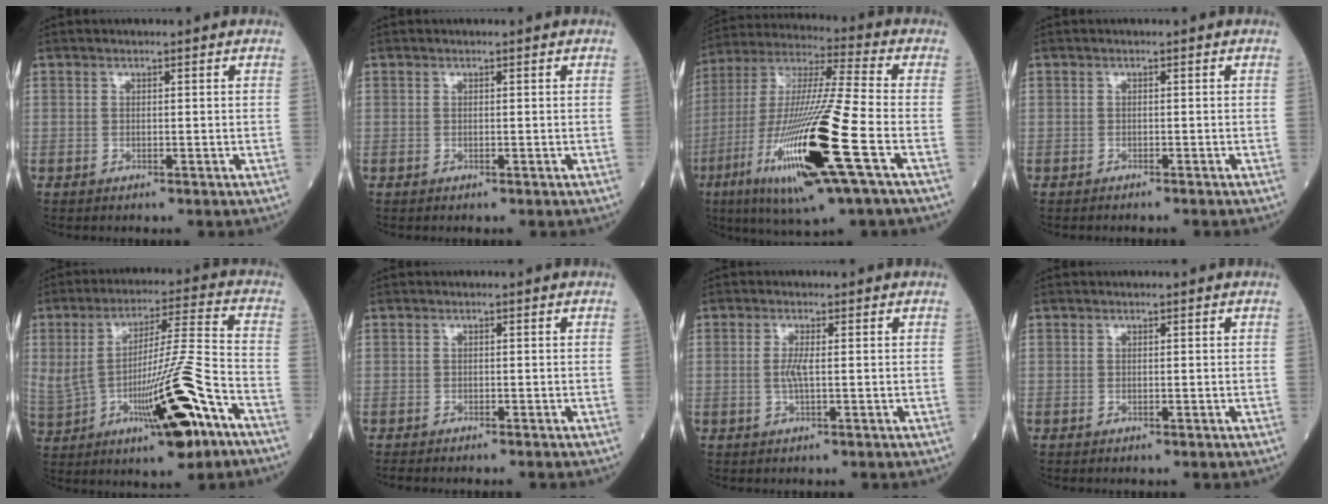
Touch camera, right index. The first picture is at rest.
{"total": 0.0}
{"total": 22.4, "force": [-7.8, 1.1, 21.0], "torque": [-0.431, -0.035, -0.145]}
{"total": 1.5, "force": [-1.4, -0.1, 0.5], "torque": [-0.005, -0.001, -0.018]}
{"total": 17.6, "force": [-4.8, 1.9, 16.8], "torque": [-0.311, -0.006, -0.068]}
{"total": 3.1, "force": [-2.8, 0.0, 1.3], "torque": [-0.017, -0.005, -0.039]}
{"total": 2.2, "force": [0.0, 0.1, 2.1], "torque": [-0.051, -0.001, -0.001]}
{"total": 0.0}